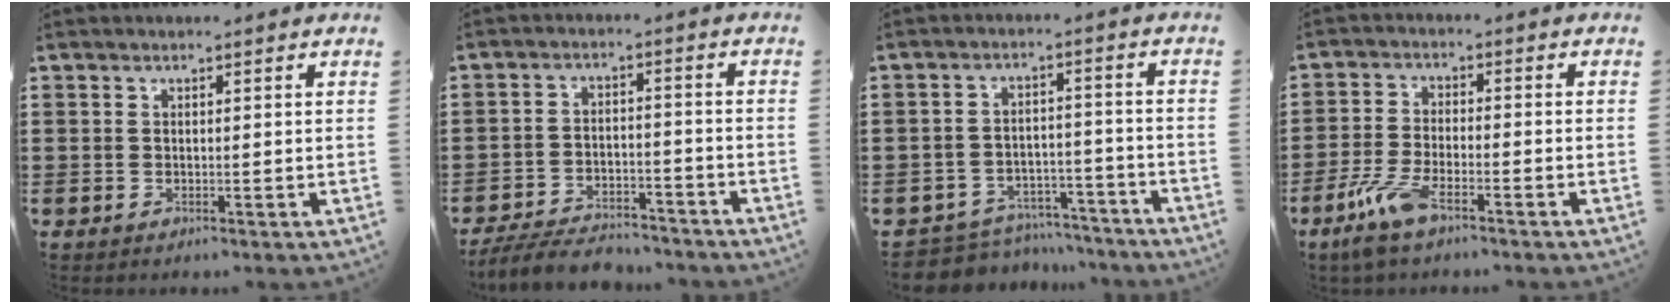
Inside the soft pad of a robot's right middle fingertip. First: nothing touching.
{"total": 5.9, "force": [-5.7, 1.0, 1.3], "torque": [-0.030, 0.003, -0.112]}
{"total": 5.5, "force": [-5.4, 1.0, 0.1], "torque": [-0.011, 0.011, -0.111]}
{"total": 6.4, "force": [-4.0, 1.8, 4.7], "torque": [-0.123, -0.015, -0.081]}